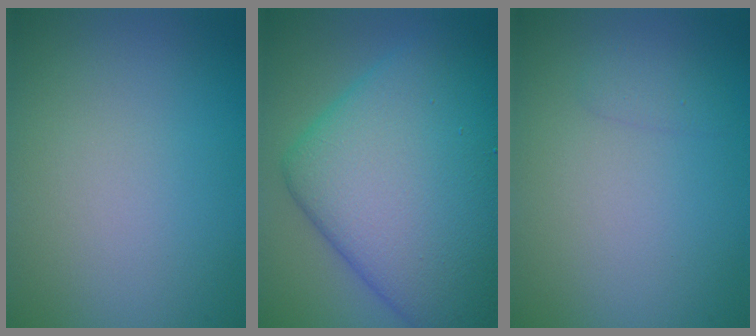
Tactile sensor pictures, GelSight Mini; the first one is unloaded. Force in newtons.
{"total": 14.8, "press": 14.8, "slide": 0.5}
{"total": 0.9, "press": 0.9, "slide": 0.1}